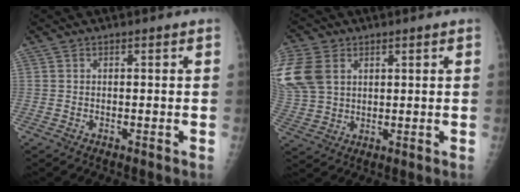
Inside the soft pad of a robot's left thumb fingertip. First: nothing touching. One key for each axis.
{"total": 14.1, "fx": 4.9, "fy": 10.4, "fz": 8.1, "tx": -0.198, "ty": 0.000, "tz": 0.100}